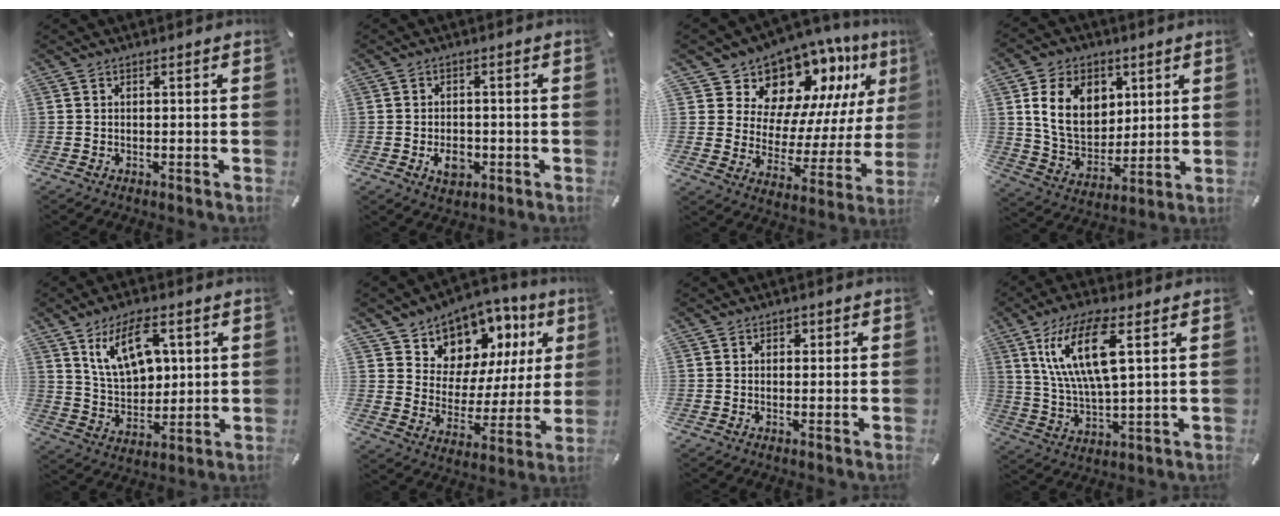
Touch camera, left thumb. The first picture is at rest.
{"total": 5.3, "force": [-1.5, 3.9, 3.3], "torque": [-0.061, 0.001, -0.027]}
{"total": 13.5, "force": [11.2, 7.2, 2.3], "torque": [-0.037, -0.127, 0.192]}
{"total": 14.5, "force": [4.7, 11.2, 8.0], "torque": [-0.153, -0.010, 0.087]}
{"total": 12.5, "force": [6.0, 7.4, 8.1], "torque": [-0.151, -0.010, 0.108]}
{"total": 9.9, "force": [6.9, 7.0, 0.6], "torque": [-0.014, -0.089, 0.124]}
{"total": 1.0, "force": [0.3, 0.9, 0.3], "torque": [0.002, 0.002, 0.002]}
{"total": 14.8, "force": [6.2, 4.8, 12.6], "torque": [-0.283, 0.001, 0.100]}